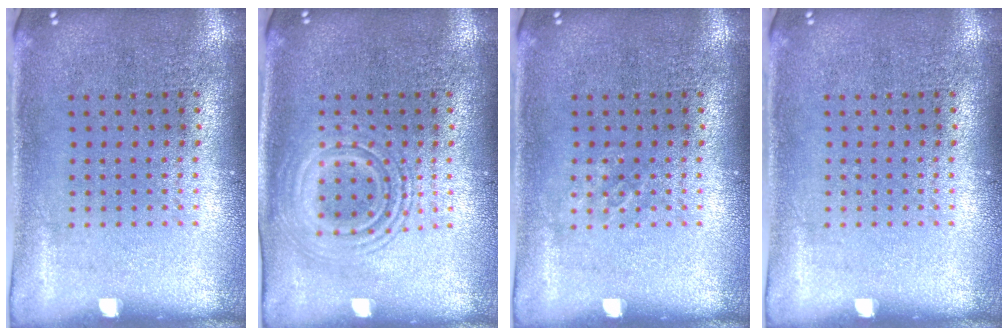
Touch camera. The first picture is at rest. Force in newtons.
{"total": 2.4, "press": 2.4, "slide": 0.4}
{"total": 0.8, "press": 0.8, "slide": 0.1}
{"total": 0.0}